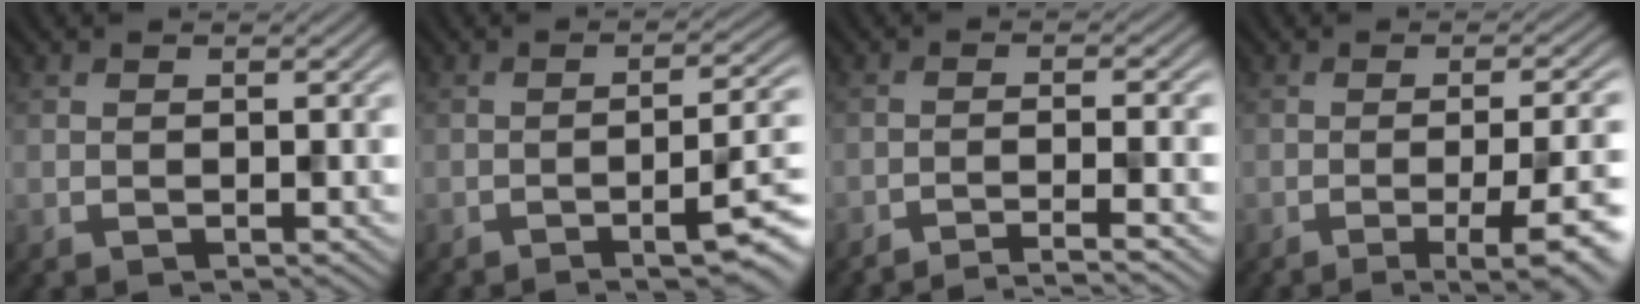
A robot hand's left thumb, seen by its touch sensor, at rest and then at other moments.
{"total": 7.8, "force": [-3.7, 1.5, 6.7], "torque": [-0.094, -0.001, -0.052]}
{"total": 5.3, "force": [-4.3, 0.3, 3.0], "torque": [-0.038, 0.021, -0.074]}
{"total": 8.7, "force": [-3.4, 2.1, 7.7], "torque": [-0.098, -0.004, -0.036]}